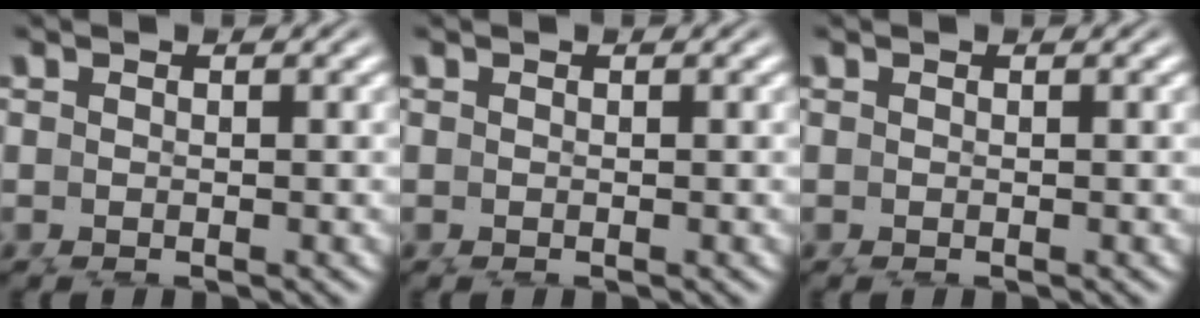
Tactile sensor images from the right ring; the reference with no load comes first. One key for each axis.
{"total": 0.0}
{"total": 0.0}